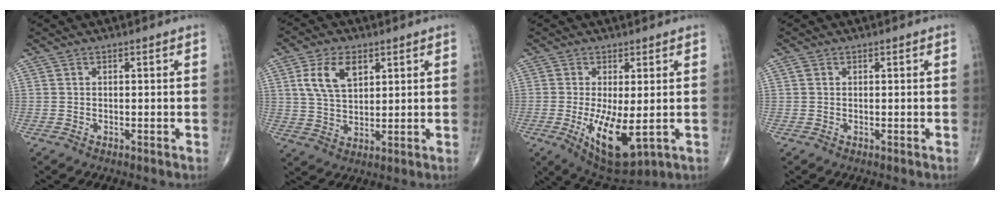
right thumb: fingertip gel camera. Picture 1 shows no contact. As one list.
[{"total": 8.7, "force": [3.4, 5.0, 6.3], "torque": [-0.109, -0.008, 0.067]}, {"total": 10.7, "force": [-2.0, 3.9, 9.7], "torque": [-0.168, -0.028, -0.019]}, {"total": 0.7, "force": [0.2, 0.6, 0.4], "torque": [-0.007, 0.003, 0.003]}]